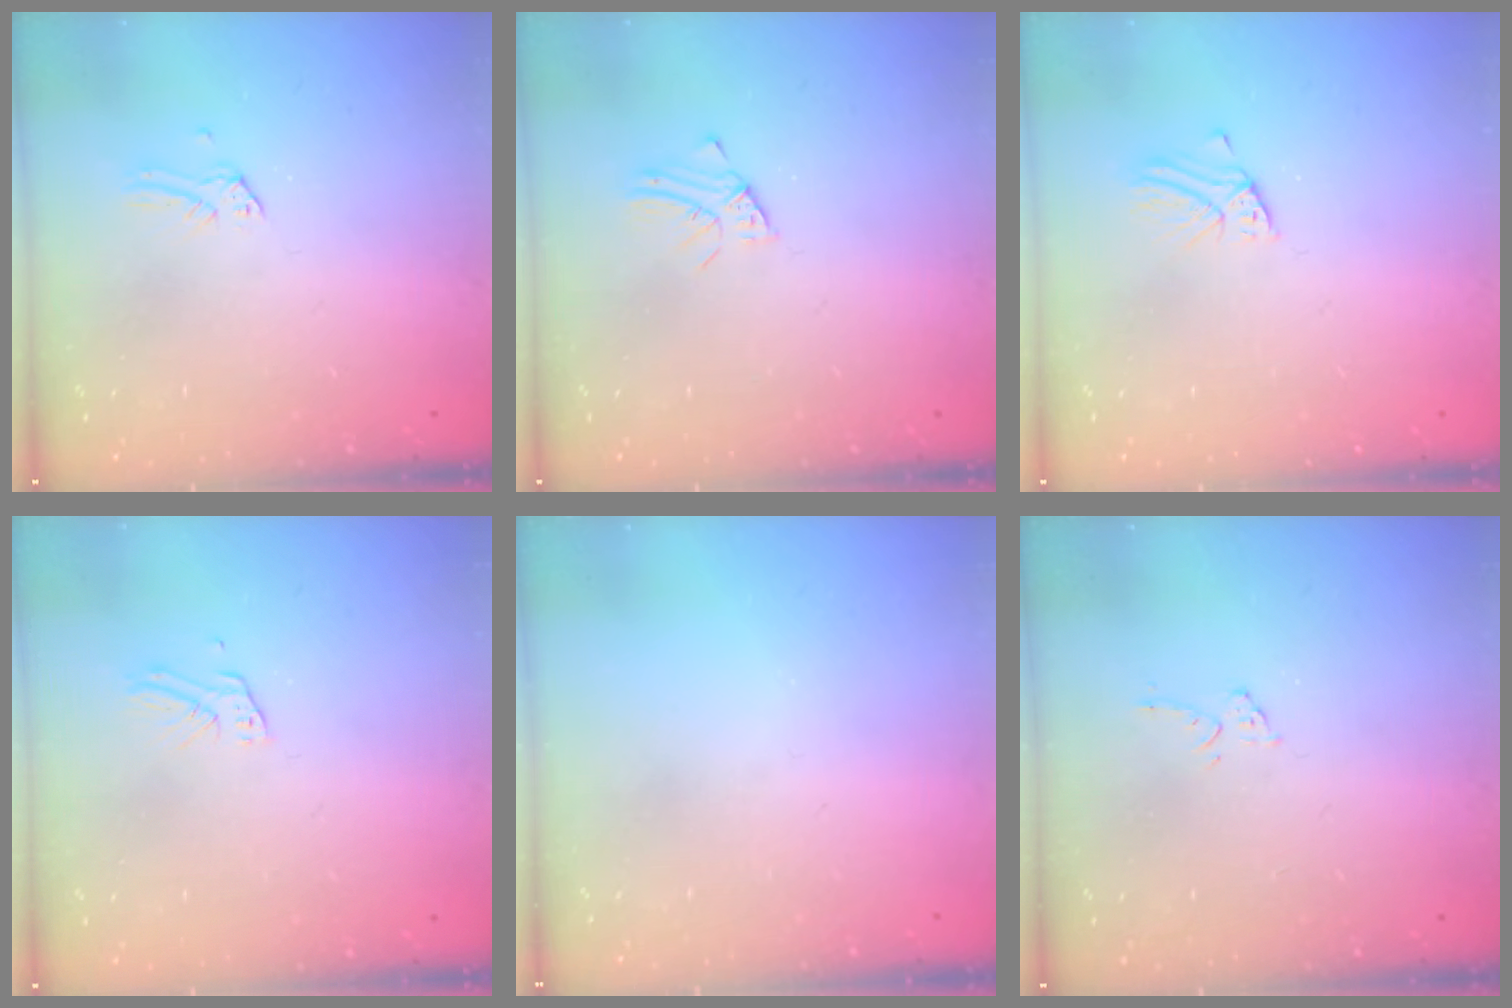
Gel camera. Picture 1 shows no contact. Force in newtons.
{"total": 1.6, "press": 1.6, "slide": 0.1}
{"total": 2.8, "press": 2.7, "slide": 0.3}
{"total": 4.6, "press": 4.6, "slide": 0.3}
{"total": 0.0}
{"total": 3.1, "press": 3.1, "slide": 0.2}